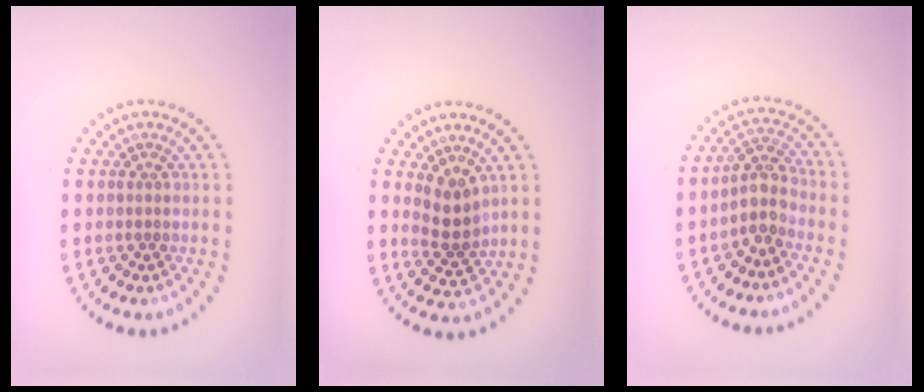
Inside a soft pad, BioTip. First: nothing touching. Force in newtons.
{"total": 2.6, "press": 2.2, "slide": 1.4}
{"total": 2.9, "press": 2.4, "slide": 1.7}